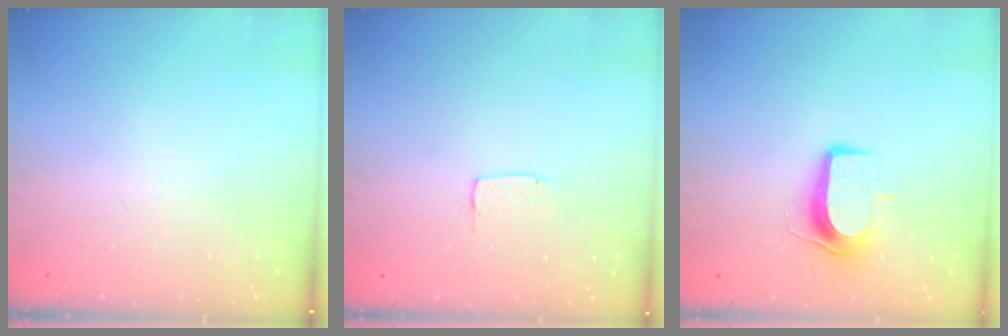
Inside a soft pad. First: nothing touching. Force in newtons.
{"total": 2.9, "press": 2.9, "slide": 0.2}
{"total": 8.7, "press": 8.6, "slide": 0.7}